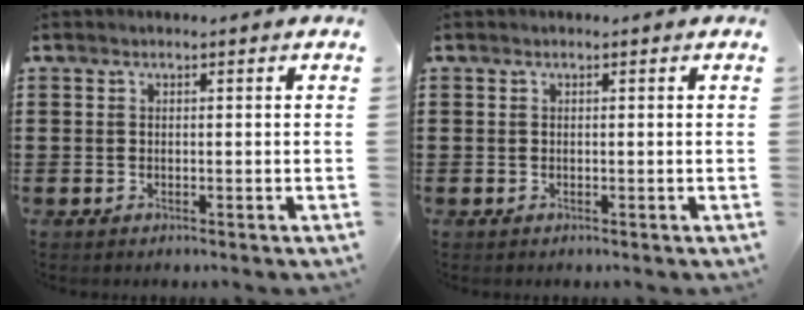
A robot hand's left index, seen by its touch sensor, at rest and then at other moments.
{"total": 0.0}